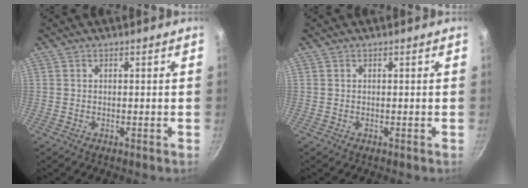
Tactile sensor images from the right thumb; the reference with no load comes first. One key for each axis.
{"total": 0.0}